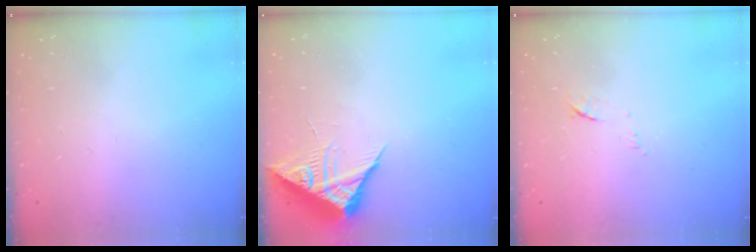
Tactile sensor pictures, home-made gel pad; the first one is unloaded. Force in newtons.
{"total": 8.2, "press": 8.2, "slide": 0.7}
{"total": 6.2, "press": 6.2, "slide": 0.9}